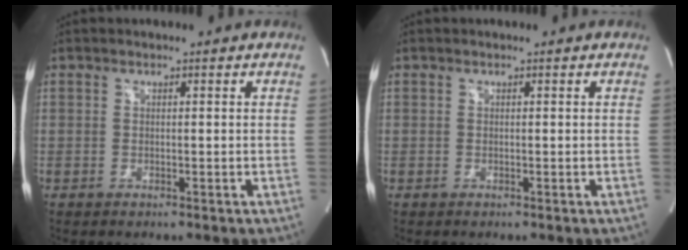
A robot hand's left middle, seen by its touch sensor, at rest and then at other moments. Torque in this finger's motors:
{"motor_torque": [-0.24, 0.20, 0.03, 0.01]}